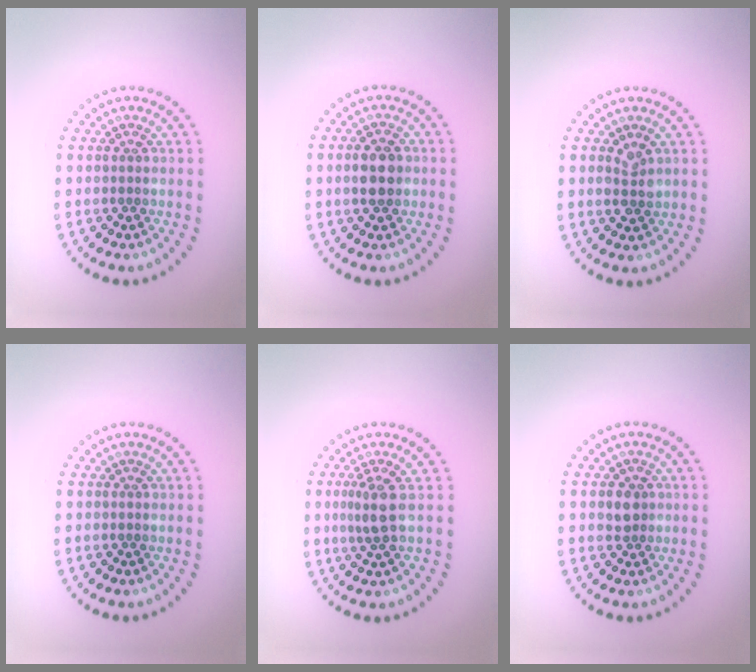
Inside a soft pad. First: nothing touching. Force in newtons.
{"total": 3.2, "press": 3.2, "slide": 0.1}
{"total": 2.0, "press": 1.9, "slide": 0.3}
{"total": 0.0}
{"total": 2.3, "press": 1.9, "slide": 1.3}
{"total": 1.8, "press": 1.7, "slide": 0.5}